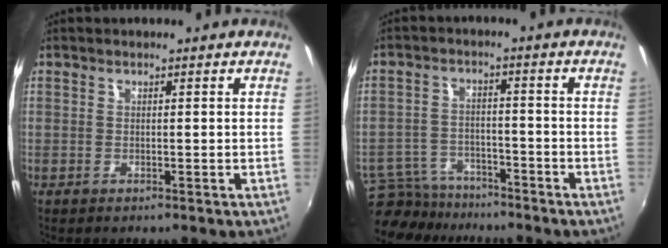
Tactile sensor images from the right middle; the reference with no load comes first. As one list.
[{"total": 11.5, "force": [-10.0, 4.5, 3.3], "torque": [-0.096, -0.002, -0.162]}]